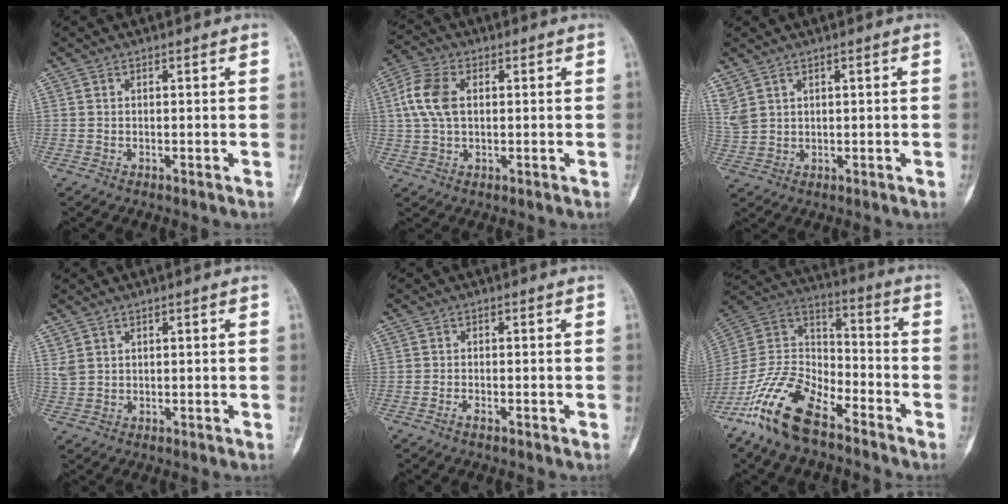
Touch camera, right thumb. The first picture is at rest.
{"total": 8.1, "force": [1.4, 5.0, 6.2], "torque": [-0.143, 0.015, 0.027]}
{"total": 4.3, "force": [3.0, 2.5, 1.9], "torque": [-0.046, -0.005, 0.076]}
{"total": 2.0, "force": [1.3, 1.3, 0.7], "torque": [-0.010, -0.002, 0.033]}
{"total": 0.9, "force": [-0.7, 0.3, 0.4], "torque": [-0.011, 0.002, -0.016]}
{"total": 18.0, "force": [-12.1, 8.0, 10.6], "torque": [-0.203, 0.068, -0.234]}